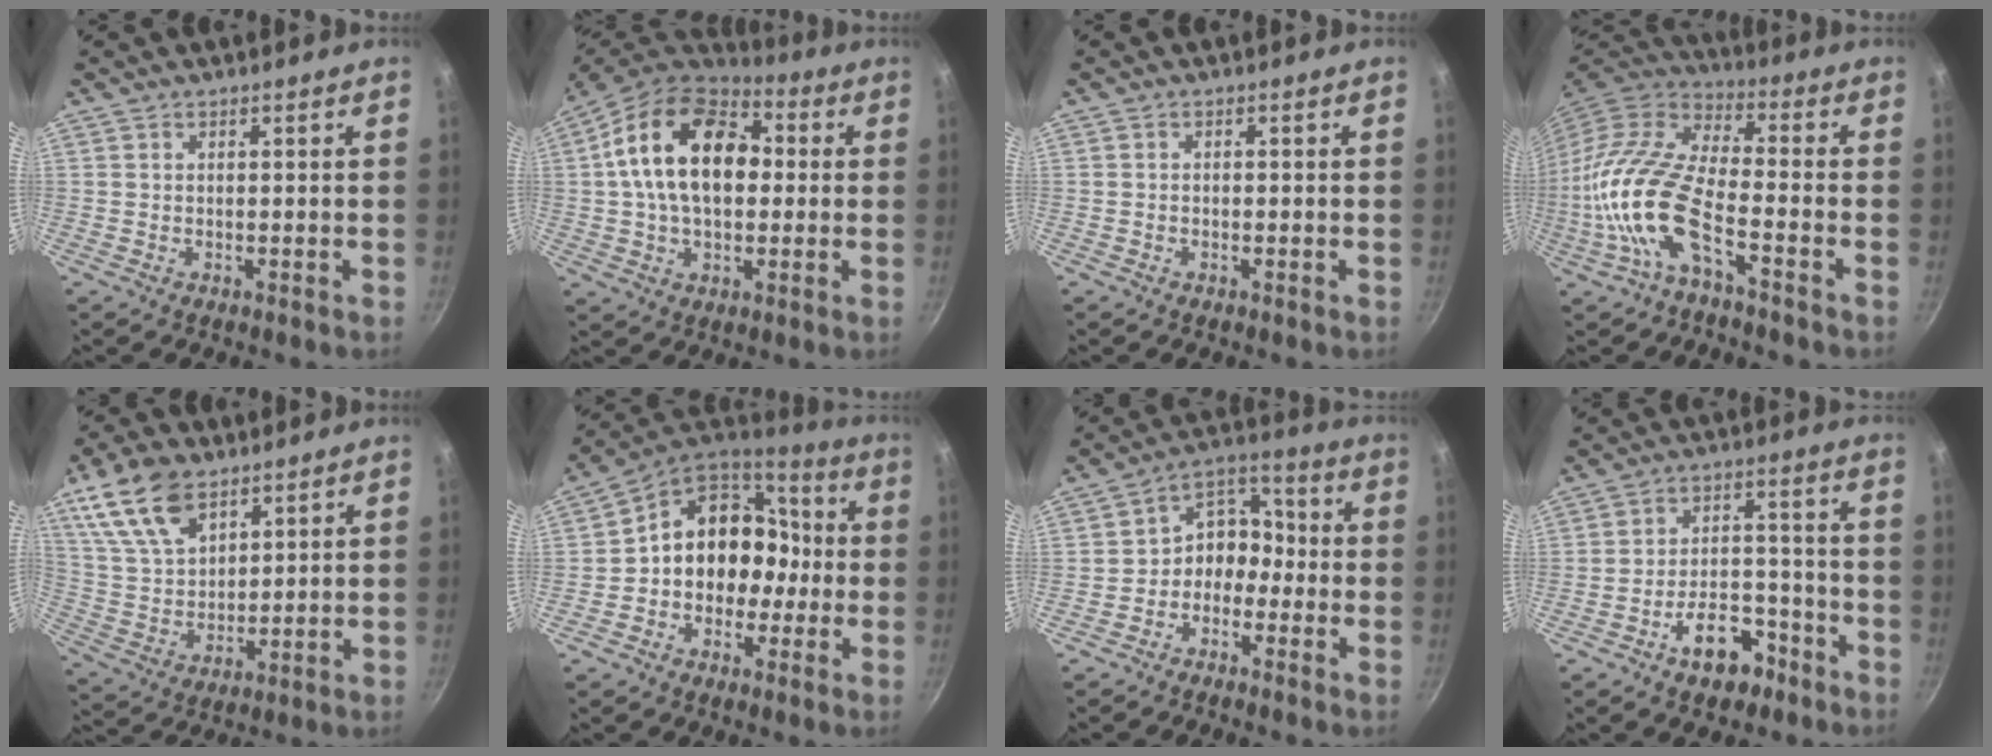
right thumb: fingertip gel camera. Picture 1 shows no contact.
{"total": 20.0, "force": [2.6, 13.0, 15.0], "torque": [-0.227, 0.026, 0.026]}
{"total": 0.6, "force": [-0.3, 0.4, 0.3], "torque": [-0.008, 0.004, -0.006]}
{"total": 16.8, "force": [-5.8, 6.7, 14.3], "torque": [-0.286, 0.039, -0.127]}
{"total": 14.3, "force": [8.3, 7.9, 8.5], "torque": [-0.145, -0.026, 0.171]}
{"total": 15.4, "force": [-1.7, 12.9, 8.3], "torque": [-0.077, 0.064, -0.038]}
{"total": 8.2, "force": [-2.6, 6.5, 4.3], "torque": [-0.024, 0.055, -0.063]}
{"total": 9.9, "force": [-6.0, 5.6, 5.5], "torque": [-0.053, 0.060, -0.088]}